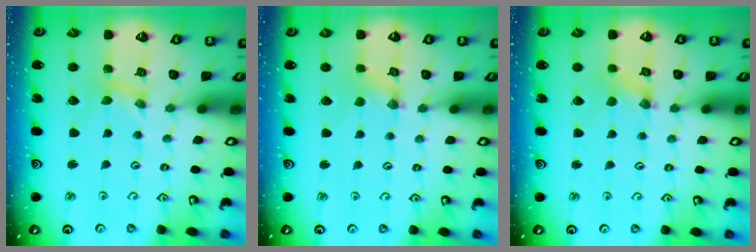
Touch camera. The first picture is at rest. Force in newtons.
{"total": 0.8, "press": 0.8, "slide": 0.2}
{"total": 0.0}